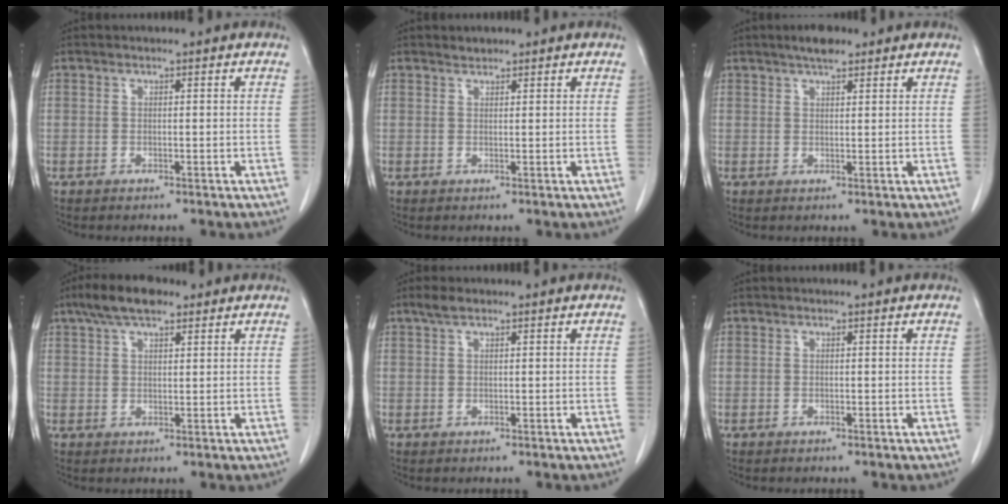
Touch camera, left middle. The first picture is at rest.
{"total": 0.9, "force": [0.9, 0.3, 0.1], "torque": [-0.007, 0.000, 0.016]}
{"total": 3.7, "force": [2.8, 1.1, 2.2], "torque": [-0.041, 0.007, 0.045]}
{"total": 6.7, "force": [4.6, 2.4, 4.2], "torque": [-0.082, 0.021, 0.081]}
{"total": 1.8, "force": [1.3, 0.6, 1.1], "torque": [-0.027, 0.012, 0.026]}
{"total": 0.0}